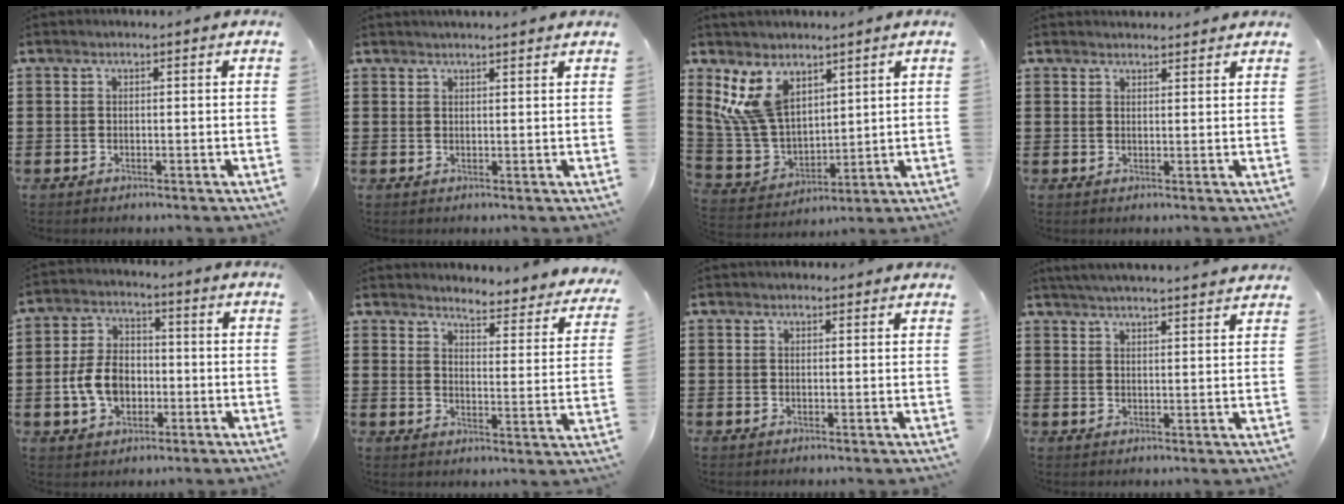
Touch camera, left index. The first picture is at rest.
{"total": 1.4, "force": [1.4, 0.0, 0.3], "torque": [-0.009, 0.002, 0.027]}
{"total": 10.2, "force": [5.6, 6.0, 6.1], "torque": [-0.170, -0.012, 0.104]}
{"total": 1.3, "force": [1.3, 0.0, -0.4], "torque": [0.005, 0.002, 0.026]}
{"total": 7.4, "force": [-1.7, 5.2, 4.9], "torque": [-0.120, 0.005, -0.037]}
{"total": 3.3, "force": [3.3, -0.6, 0.2], "torque": [-0.017, -0.036, 0.049]}
{"total": 0.8, "force": [0.8, 0.1, -0.2], "torque": [0.004, 0.003, 0.015]}
{"total": 3.6, "force": [3.5, -0.7, 0.5], "torque": [-0.022, -0.015, 0.063]}